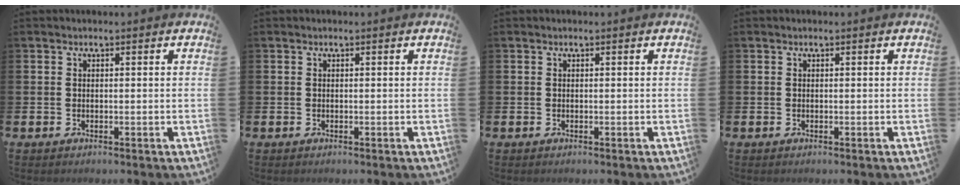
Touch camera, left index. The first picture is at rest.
{"total": 0.0}
{"total": 0.0}
{"total": 0.0}